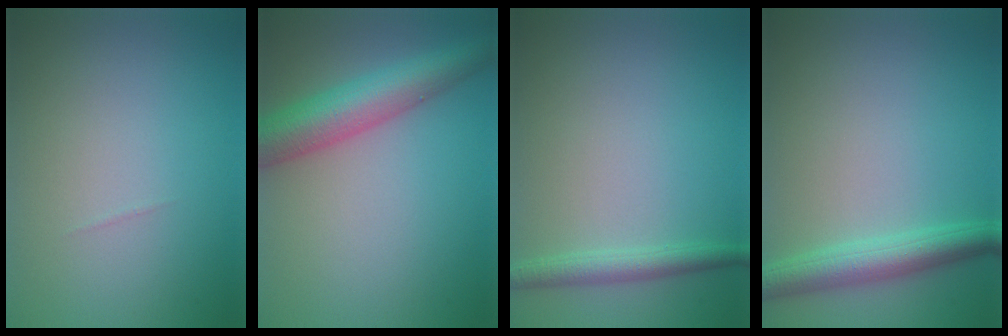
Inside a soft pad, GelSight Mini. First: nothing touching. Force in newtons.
{"total": 6.5, "press": 6.5, "slide": 0.2}
{"total": 2.2, "press": 2.2, "slide": 0.1}
{"total": 3.9, "press": 3.9, "slide": 0.1}